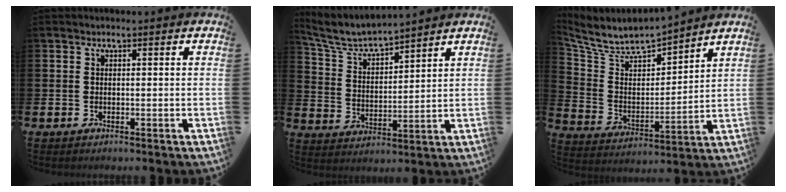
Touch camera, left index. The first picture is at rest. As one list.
[{"total": 5.9, "force": [5.6, 0.7, 1.6], "torque": [-0.053, -0.042, 0.095]}, {"total": 7.5, "force": [7.2, 1.6, 1.3], "torque": [-0.064, -0.061, 0.124]}]